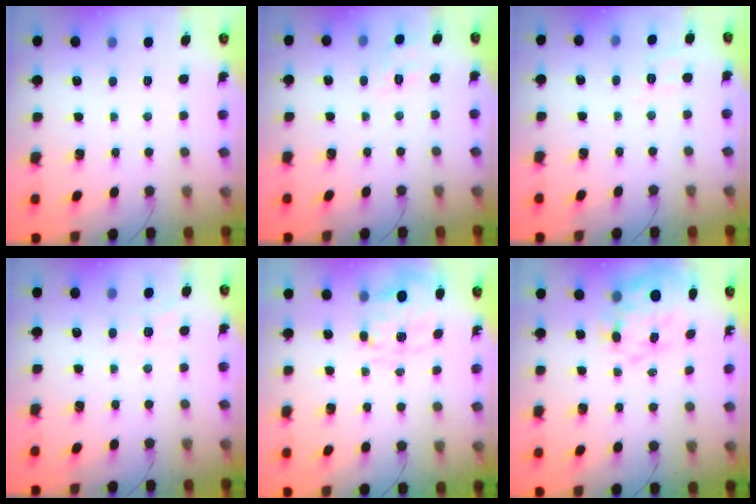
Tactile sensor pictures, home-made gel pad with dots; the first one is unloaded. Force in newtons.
{"total": 8.8, "press": 8.7, "slide": 1.8}
{"total": 2.3, "press": 1.4, "slide": 1.9}
{"total": 1.6, "press": 0.2, "slide": 1.6}
{"total": 3.4, "press": 3.2, "slide": 1.0}
{"total": 11.4, "press": 10.9, "slide": 3.1}